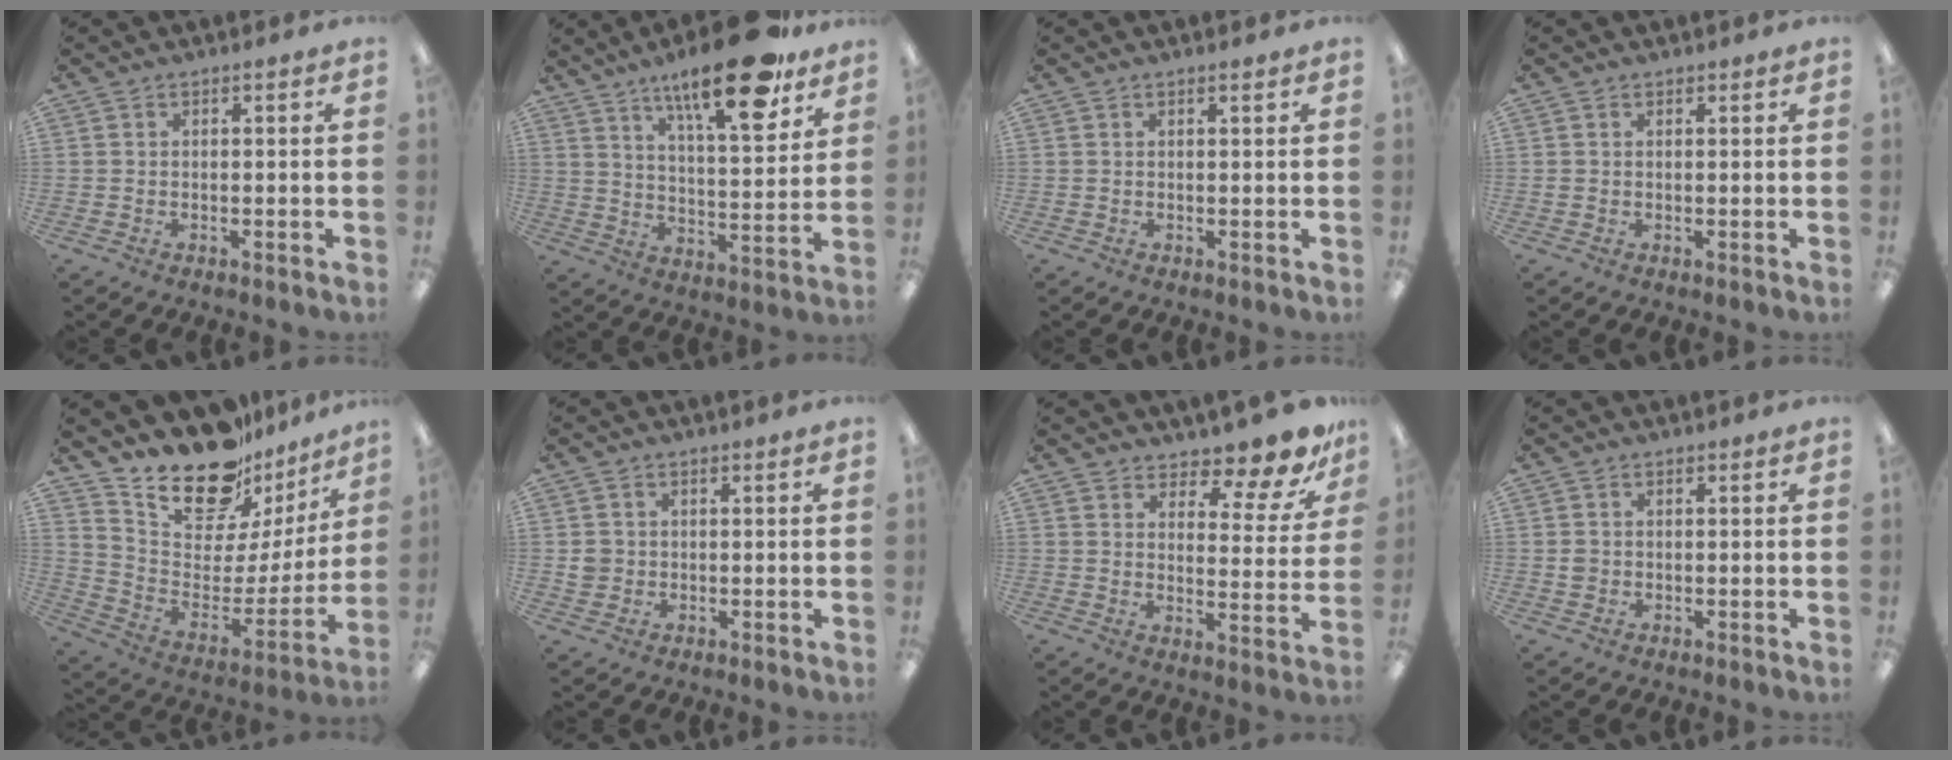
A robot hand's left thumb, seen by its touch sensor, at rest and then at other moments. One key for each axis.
{"total": 19.7, "fx": 13.5, "fy": 5.7, "fz": 13.1, "tx": -0.201, "ty": -0.074, "tz": 0.214}
{"total": 0.7, "fx": 0.5, "fy": 0.0, "fz": 0.5, "tx": -0.009, "ty": 0.000, "tz": 0.009}
{"total": 0.8, "fx": 0.5, "fy": 0.6, "fz": 0.1, "tx": -0.002, "ty": 0.003, "tz": 0.008}
{"total": 21.8, "fx": 18.5, "fy": 8.8, "fz": 7.4, "tx": -0.137, "ty": -0.136, "tz": 0.331}
{"total": 3.3, "fx": 0.4, "fy": 3.2, "fz": 0.5, "tx": -0.006, "ty": 0.003, "tz": 0.006}
{"total": 9.8, "fx": 8.6, "fy": 2.4, "fz": 3.9, "tx": -0.053, "ty": -0.073, "tz": 0.151}
{"total": 1.7, "fx": 0.4, "fy": 1.6, "fz": 0.4, "tx": -0.010, "ty": 0.004, "tz": 0.005}